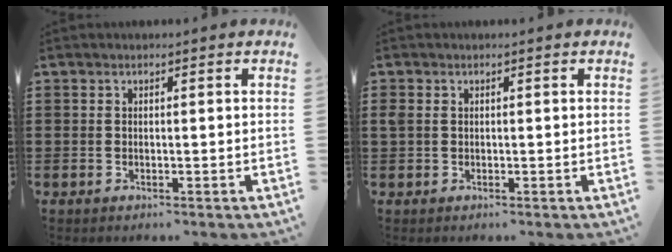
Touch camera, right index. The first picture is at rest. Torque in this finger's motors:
{"motor_torque": [0.12, -0.03, 0.01, 0.03]}